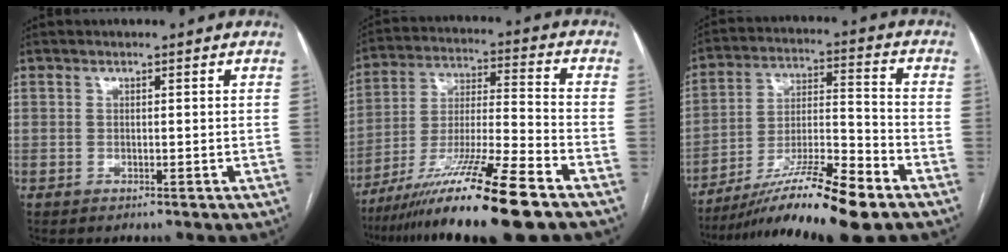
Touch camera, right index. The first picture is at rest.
{"total": 18.4, "force": [-13.0, -0.9, 12.9], "torque": [-0.233, -0.031, -0.231]}
{"total": 16.4, "force": [-11.9, 0.3, 11.3], "torque": [-0.202, -0.017, -0.206]}